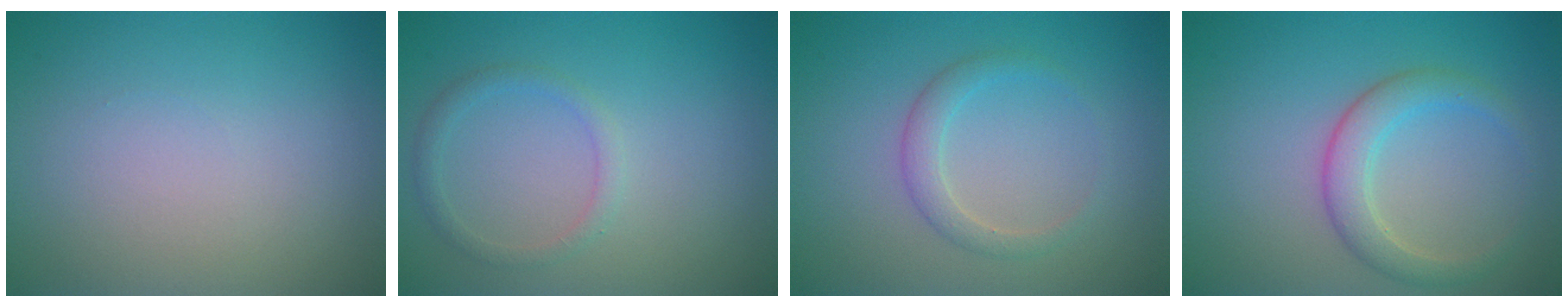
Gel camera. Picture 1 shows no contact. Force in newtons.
{"total": 1.4, "press": 1.4, "slide": 0.2}
{"total": 1.9, "press": 1.9, "slide": 0.1}
{"total": 3.1, "press": 3.1, "slide": 0.3}